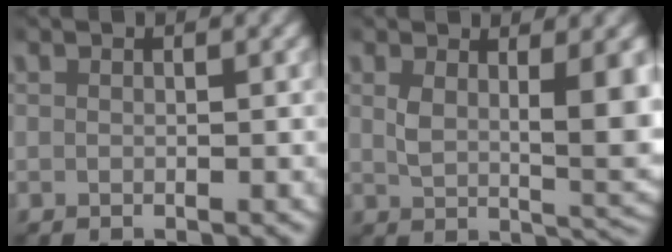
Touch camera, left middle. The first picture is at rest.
{"total": 5.3, "force": [1.3, 1.5, 4.9], "torque": [-0.063, -0.012, 0.029]}